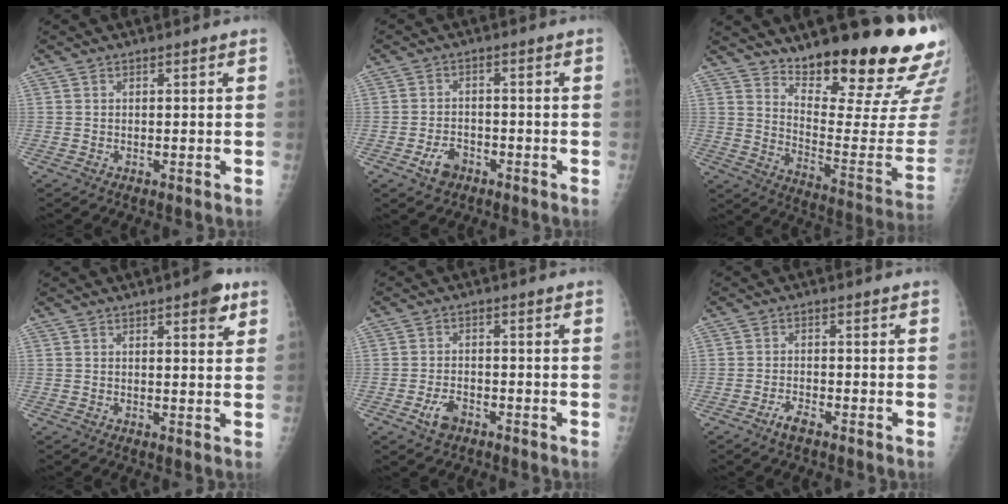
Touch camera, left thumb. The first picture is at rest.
{"total": 4.4, "force": [-2.5, 2.9, 2.1], "torque": [-0.031, 0.017, -0.040]}
{"total": 22.2, "force": [16.6, 5.0, 13.9], "torque": [-0.171, -0.125, 0.241]}
{"total": 4.7, "force": [2.6, 1.6, 3.5], "torque": [-0.034, -0.009, 0.027]}
{"total": 3.9, "force": [-2.2, 2.3, 2.2], "torque": [-0.038, 0.011, -0.037]}
{"total": 2.6, "force": [-1.9, 0.8, 1.6], "torque": [-0.036, 0.008, -0.038]}